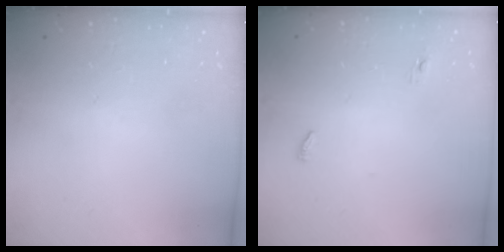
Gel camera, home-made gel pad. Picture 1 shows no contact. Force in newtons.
{"total": 3.4, "press": 3.3, "slide": 0.9}